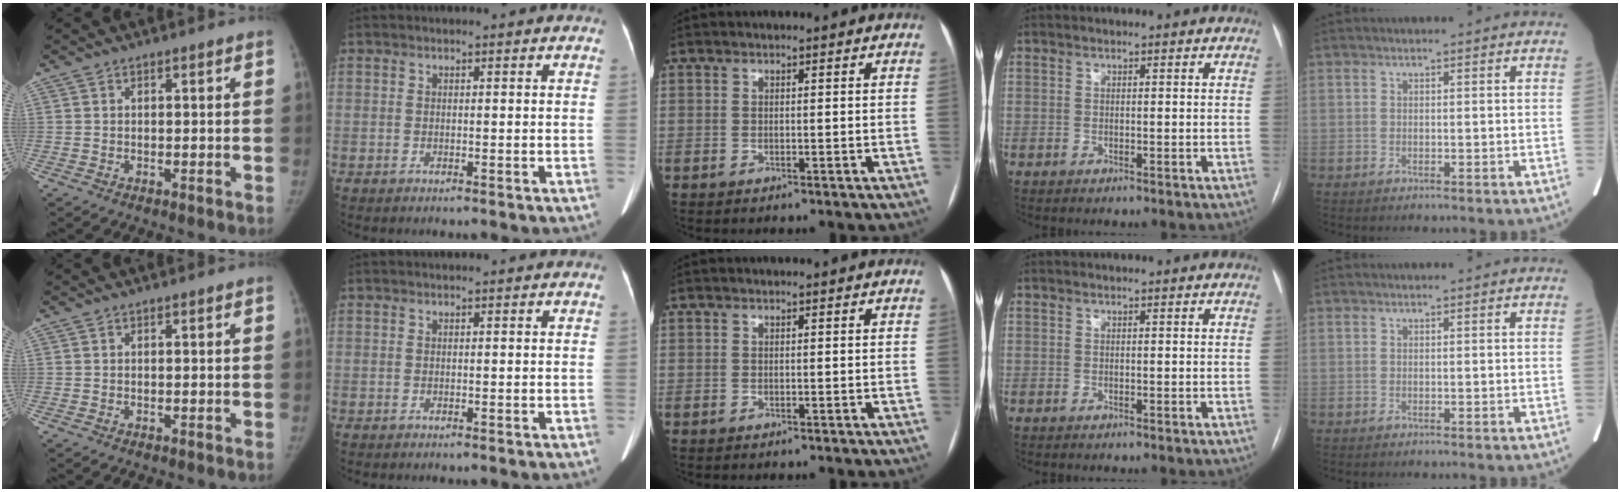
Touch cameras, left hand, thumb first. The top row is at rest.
{}